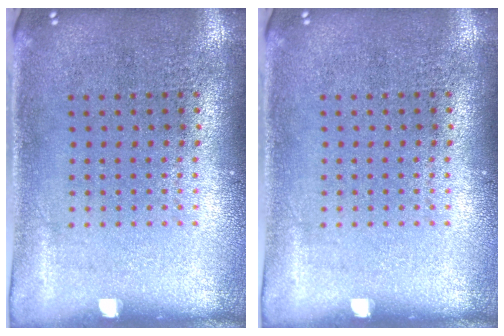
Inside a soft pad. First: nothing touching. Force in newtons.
{"total": 0.0}